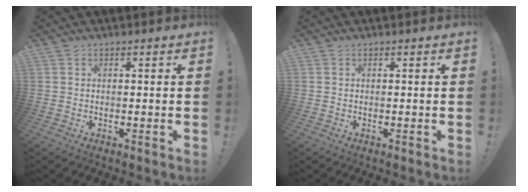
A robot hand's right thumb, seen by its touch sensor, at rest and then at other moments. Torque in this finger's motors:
{"motor_torque": [0.00, 0.00, 0.00, 0.00, 0.10]}